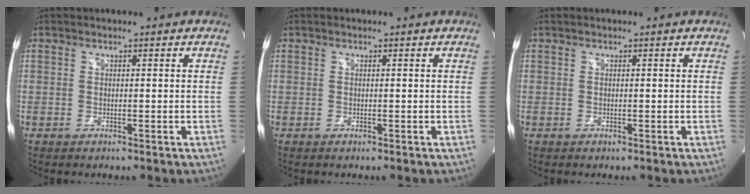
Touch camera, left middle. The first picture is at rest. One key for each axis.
{"total": 0.0}
{"total": 0.0}